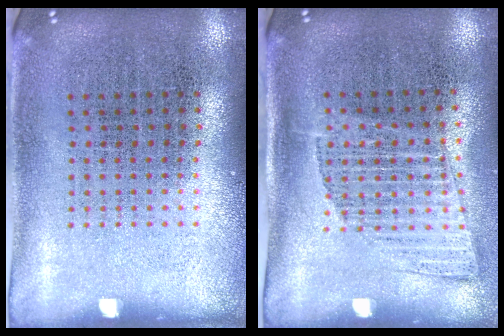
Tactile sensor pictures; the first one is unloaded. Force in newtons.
{"total": 1.3, "press": 1.0, "slide": 0.8}